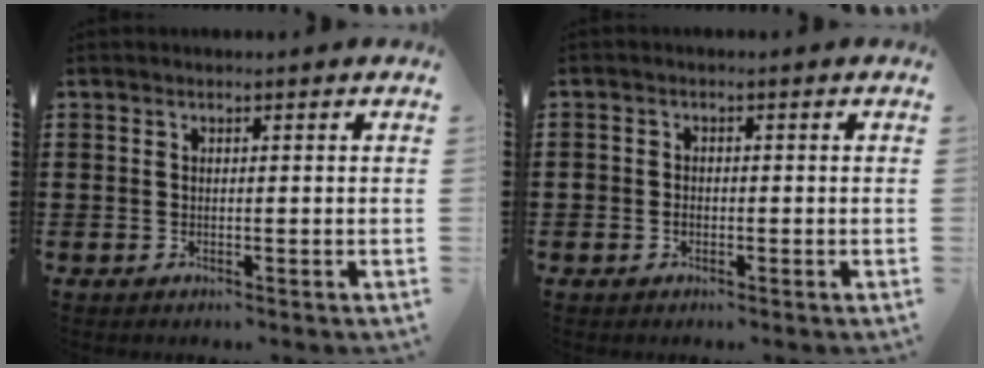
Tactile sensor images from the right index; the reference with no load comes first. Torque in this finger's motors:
{"motor_torque": [1.06, 1.08, -0.03, 0.01]}